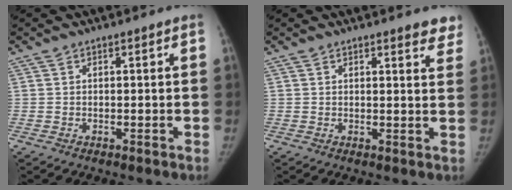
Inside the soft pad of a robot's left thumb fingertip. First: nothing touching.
{"total": 4.6, "force": [3.7, 1.3, 2.2], "torque": [-0.003, -0.018, 0.034]}